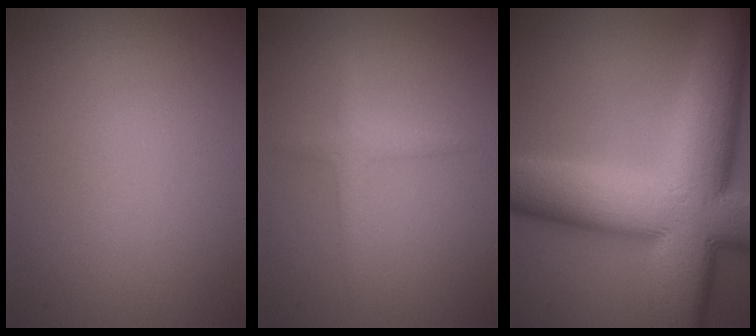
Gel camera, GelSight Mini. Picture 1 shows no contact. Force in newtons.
{"total": 1.5, "press": 1.5, "slide": 0.1}
{"total": 16.3, "press": 16.2, "slide": 1.1}